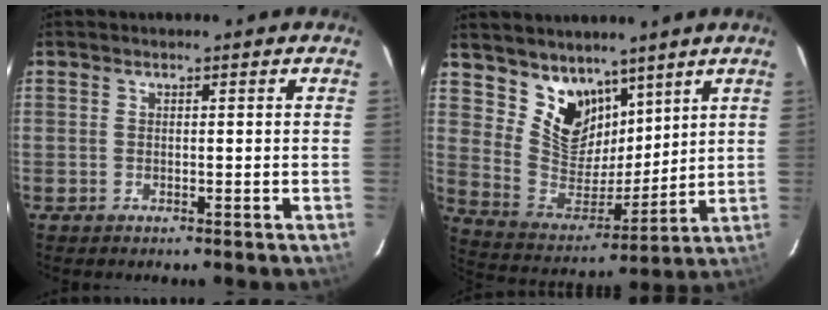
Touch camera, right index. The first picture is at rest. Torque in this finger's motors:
{"motor_torque": [0.19, 0.38, 0.09, 0.06]}